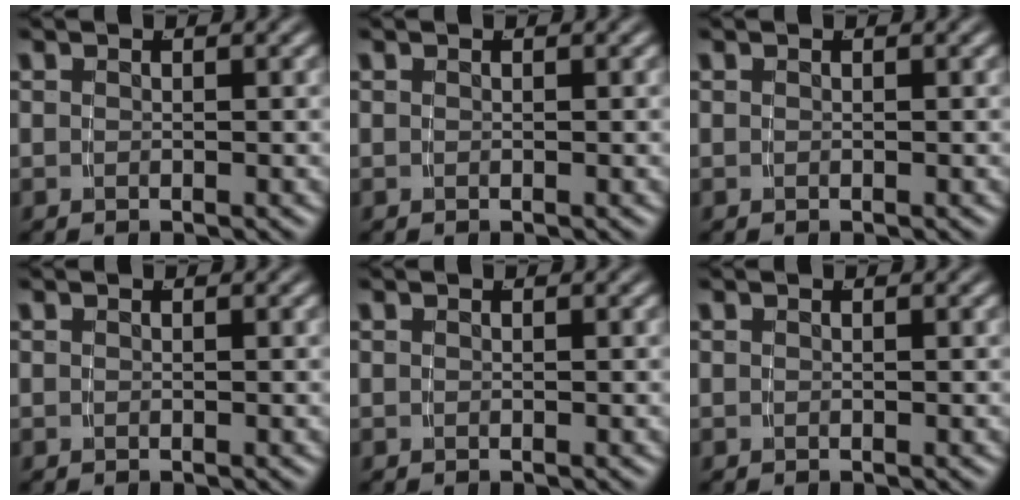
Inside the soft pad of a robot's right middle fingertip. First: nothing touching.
{"total": 0.0}
{"total": 0.0}
{"total": 0.0}
{"total": 0.0}
{"total": 0.0}